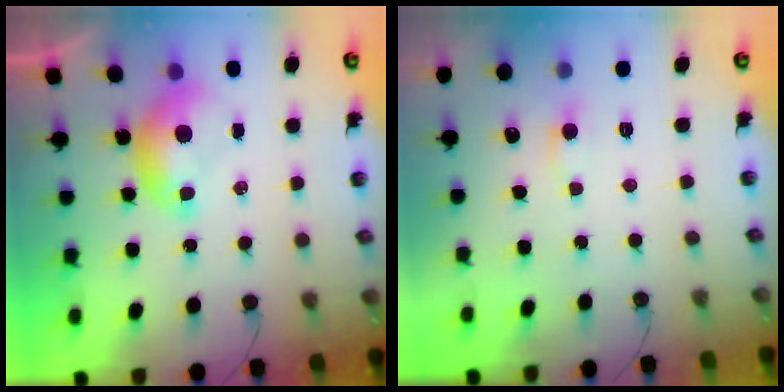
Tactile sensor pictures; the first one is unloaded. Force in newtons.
{"total": 1.8, "press": 1.7, "slide": 0.5}